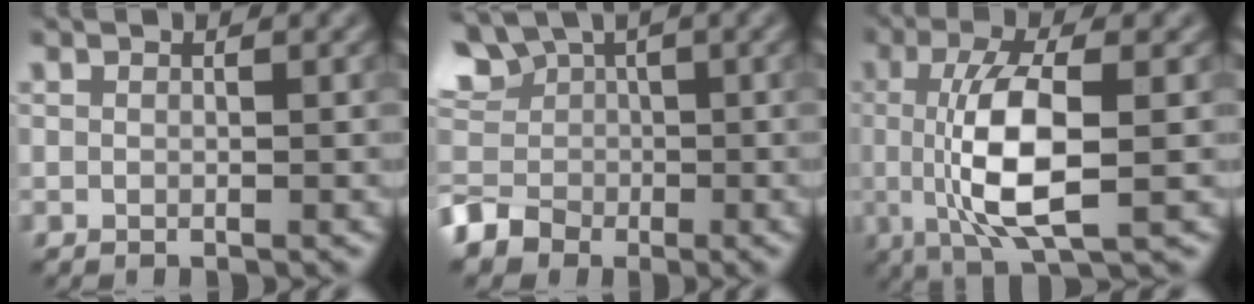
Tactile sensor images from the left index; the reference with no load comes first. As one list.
[{"total": 9.2, "force": [-0.9, 8.3, 3.8], "torque": [-0.089, 0.012, -0.051]}, {"total": 7.6, "force": [-0.3, 2.3, 7.2], "torque": [-0.141, -0.007, -0.003]}]